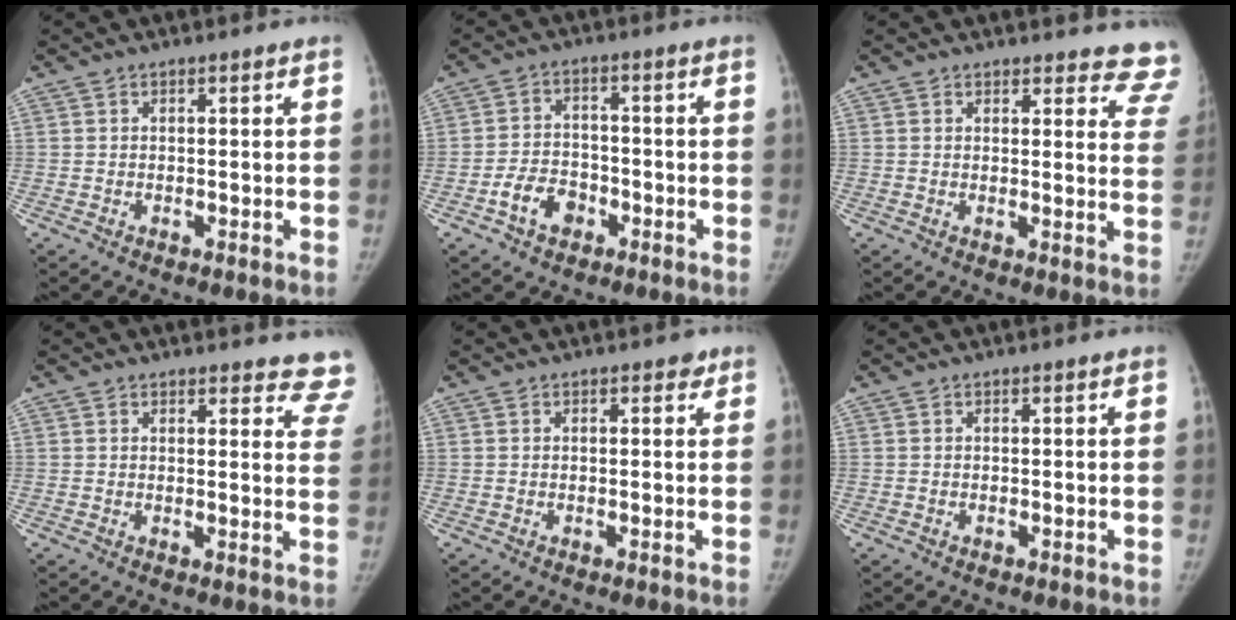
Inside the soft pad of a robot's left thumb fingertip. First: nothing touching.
{"total": 6.6, "force": [-3.2, 4.7, 3.4], "torque": [-0.048, 0.028, -0.054]}
{"total": 10.5, "force": [10.1, 2.8, 0.7], "torque": [0.047, -0.079, 0.074]}
{"total": 10.0, "force": [9.6, 2.6, 1.1], "torque": [0.039, -0.070, 0.072]}
{"total": 1.2, "force": [0.7, 0.8, 0.5], "torque": [0.008, -0.002, 0.003]}
{"total": 0.0}